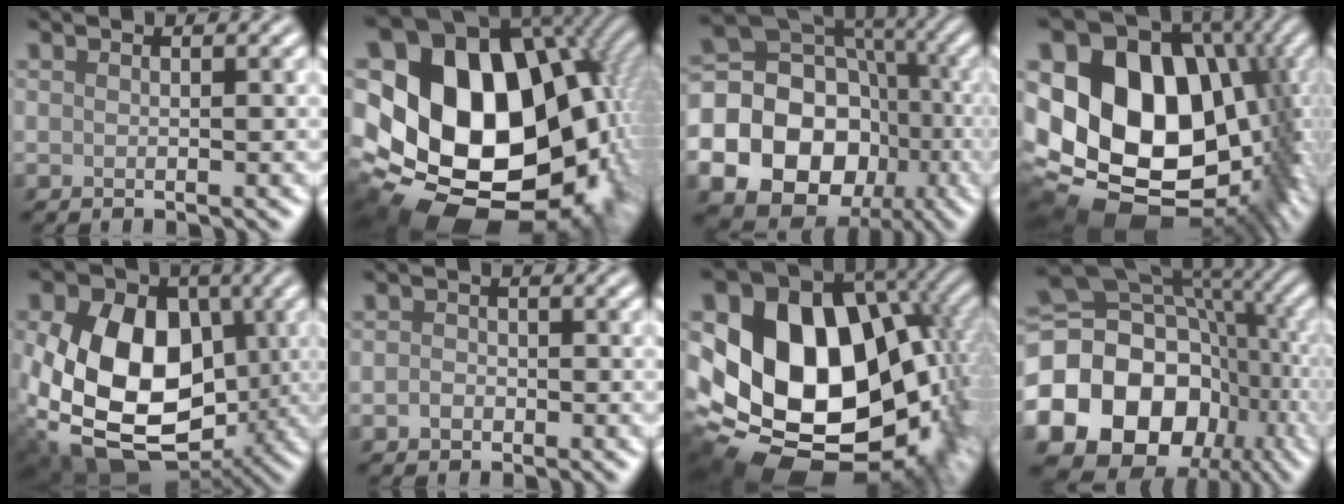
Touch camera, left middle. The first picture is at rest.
{"total": 20.5, "force": [-0.5, 15.8, 13.0], "torque": [-0.227, -0.020, 0.014]}
{"total": 24.6, "force": [-7.1, 21.8, 8.9], "torque": [-0.184, -0.031, -0.136]}
{"total": 20.1, "force": [0.5, 16.0, 12.1], "torque": [-0.190, -0.032, 0.060]}
{"total": 16.3, "force": [-1.0, 11.9, 11.2], "torque": [-0.184, -0.027, -0.028]}
{"total": 1.3, "force": [-0.5, 1.1, 0.5], "torque": [-0.006, 0.000, -0.014]}
{"total": 18.5, "force": [0.4, 14.4, 11.7], "torque": [-0.187, -0.007, 0.030]}
{"total": 20.1, "force": [-5.5, 16.1, 10.7], "torque": [-0.197, -0.015, -0.096]}